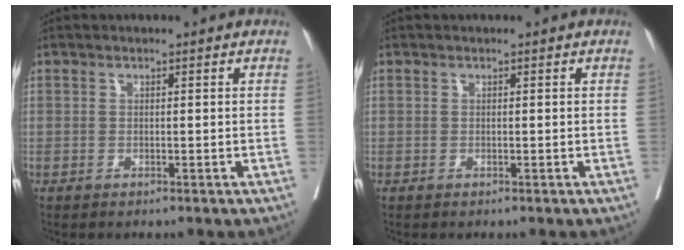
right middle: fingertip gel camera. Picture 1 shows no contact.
{"total": 0.0}